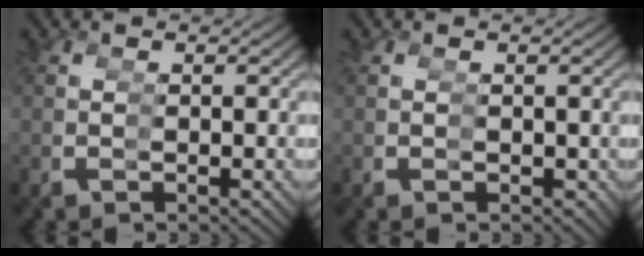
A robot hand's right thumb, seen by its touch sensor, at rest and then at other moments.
{"total": 1.2, "force": [-0.2, 1.1, 0.1], "torque": [-0.002, -0.008, 0.001]}